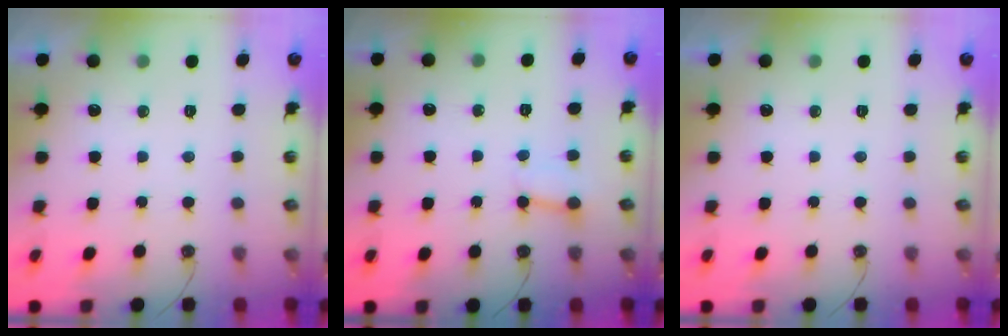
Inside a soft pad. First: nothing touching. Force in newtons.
{"total": 3.2, "press": 3.2, "slide": 0.3}
{"total": 0.0}